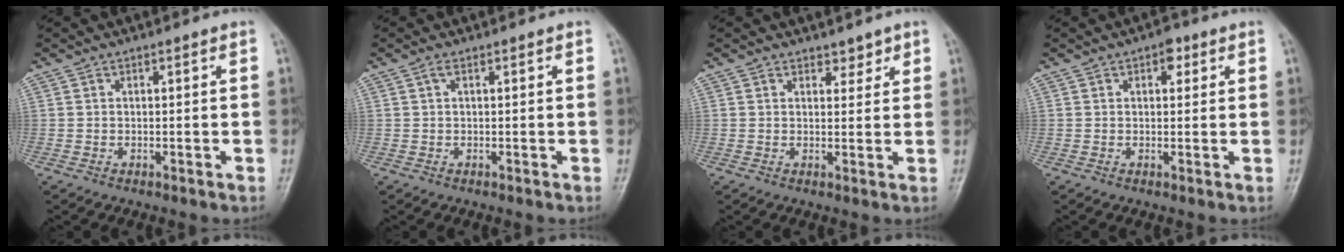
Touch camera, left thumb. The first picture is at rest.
{"total": 0.6, "force": [0.3, 0.2, 0.5], "torque": [-0.016, 0.006, 0.003]}
{"total": 2.3, "force": [1.8, 1.3, 0.7], "torque": [0.010, -0.010, 0.022]}
{"total": 2.7, "force": [1.2, 1.6, 1.8], "torque": [-0.011, 0.001, 0.011]}